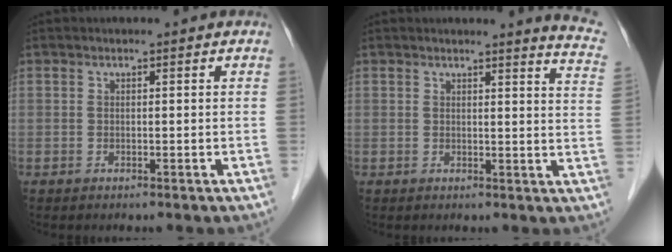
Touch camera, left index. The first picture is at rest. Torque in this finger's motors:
{"motor_torque": [0.26, -0.73, 0.02, 0.00]}